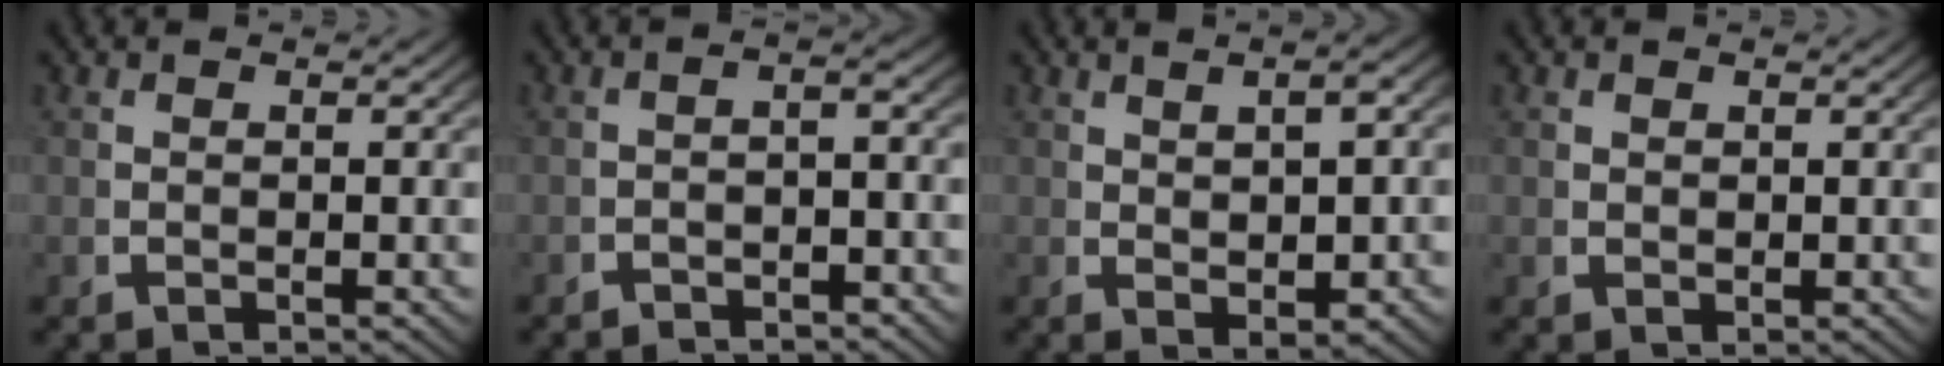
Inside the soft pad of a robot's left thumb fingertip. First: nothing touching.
{"total": 2.4, "force": [-2.0, 0.4, 1.2], "torque": [-0.017, -0.005, -0.032]}
{"total": 4.6, "force": [1.1, 2.1, 3.9], "torque": [-0.043, 0.004, 0.025]}
{"total": 0.8, "force": [0.6, 0.4, 0.3], "torque": [-0.003, -0.006, 0.020]}